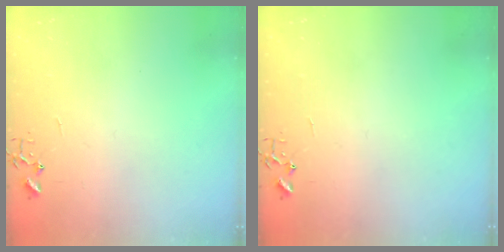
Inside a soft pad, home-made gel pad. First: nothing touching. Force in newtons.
{"total": 0.0}